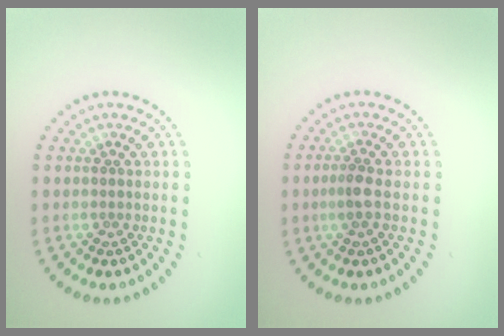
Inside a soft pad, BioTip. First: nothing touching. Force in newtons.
{"total": 1.5, "press": 1.3, "slide": 0.8}